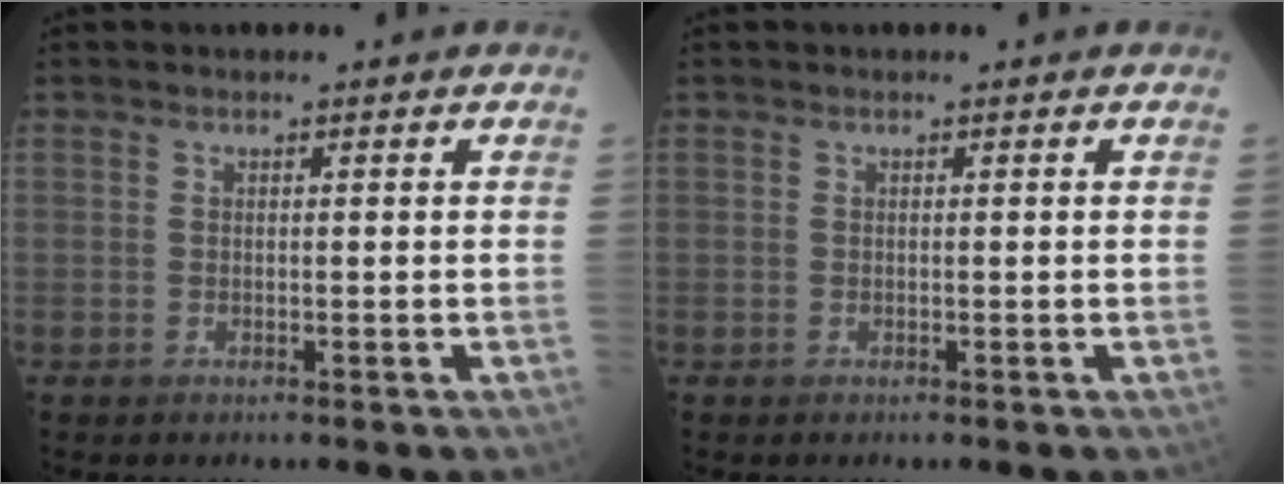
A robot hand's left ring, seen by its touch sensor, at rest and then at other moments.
{"total": 0.0}